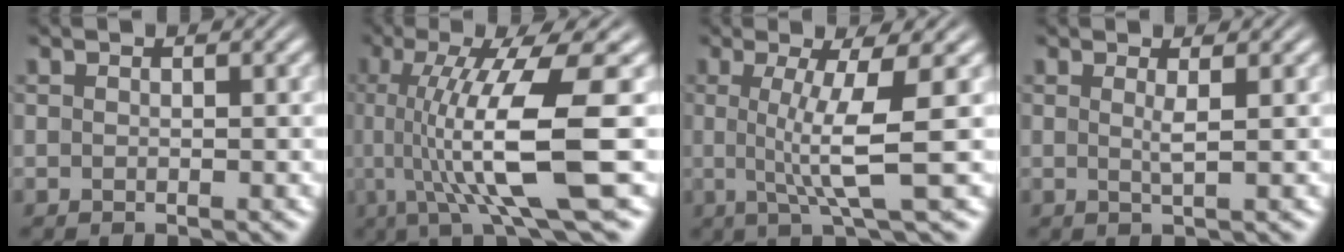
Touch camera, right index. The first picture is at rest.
{"total": 10.2, "force": [0.3, 2.4, 9.9], "torque": [-0.167, -0.004, 0.007]}
{"total": 5.0, "force": [0.2, -0.2, 5.0], "torque": [-0.090, -0.013, 0.009]}
{"total": 1.2, "force": [0.4, -0.5, 1.0], "torque": [-0.023, -0.010, 0.011]}